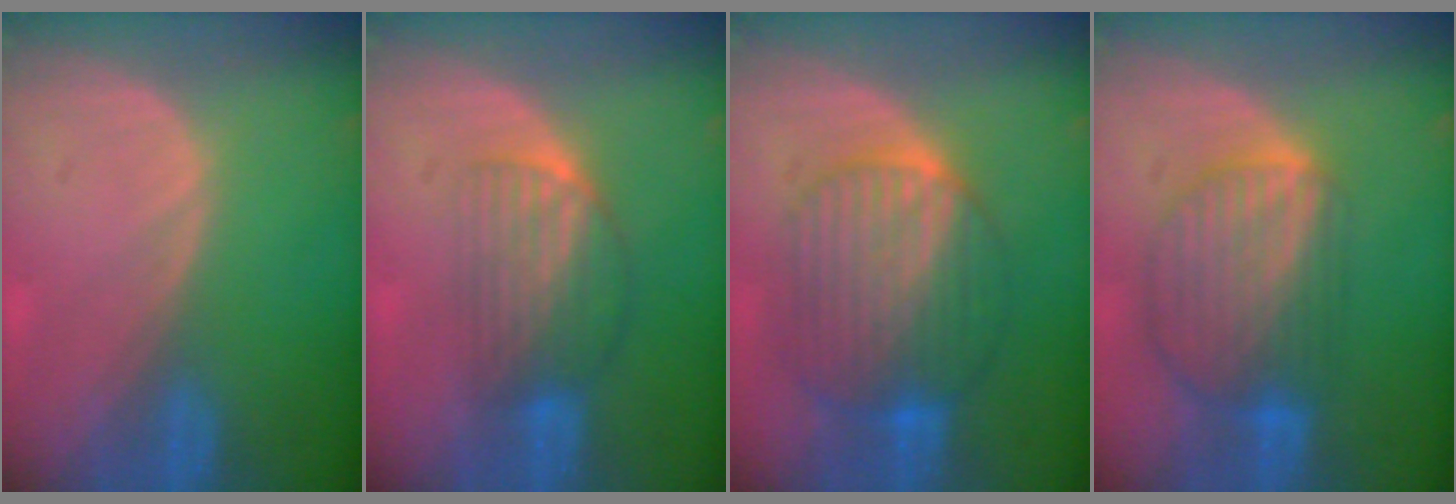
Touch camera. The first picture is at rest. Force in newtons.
{"total": 6.8, "press": 6.0, "slide": 3.2}
{"total": 10.3, "press": 10.2, "slide": 0.8}
{"total": 9.0, "press": 7.7, "slide": 4.6}